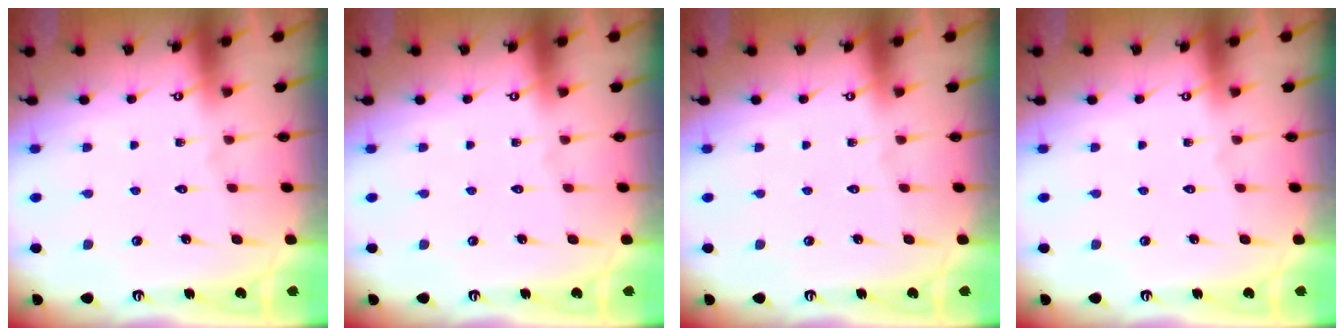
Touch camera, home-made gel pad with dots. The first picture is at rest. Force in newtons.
{"total": 0.0}
{"total": 0.0}
{"total": 0.0}